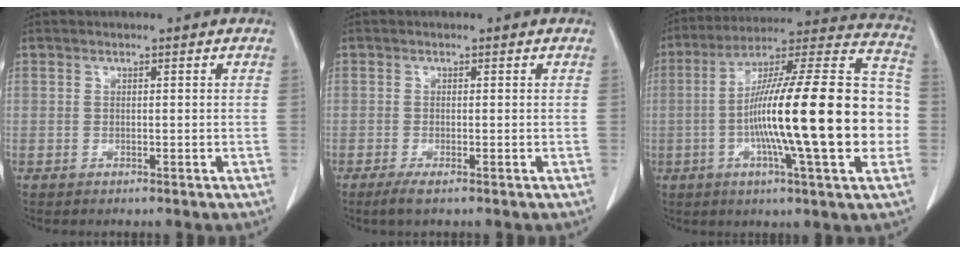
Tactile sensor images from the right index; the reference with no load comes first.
{"total": 1.9, "force": [-1.2, 0.1, 1.5], "torque": [-0.029, -0.006, -0.024]}
{"total": 25.4, "force": [-3.7, 2.0, 25.0], "torque": [-0.354, 0.013, -0.067]}